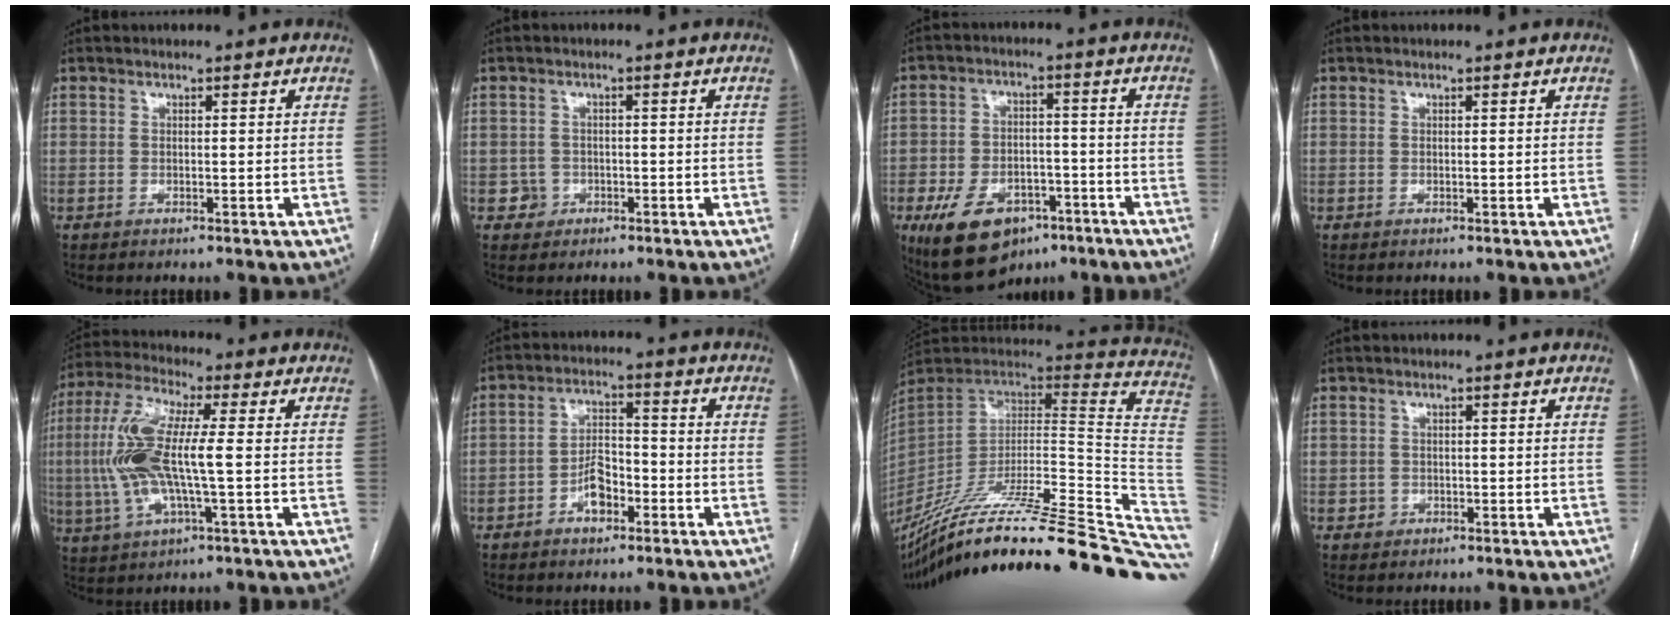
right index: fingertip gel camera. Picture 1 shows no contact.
{"total": 2.1, "force": [-0.9, 1.8, -0.1], "torque": [0.011, 0.011, -0.015]}
{"total": 13.4, "force": [-8.0, 7.5, 7.7], "torque": [-0.138, 0.006, -0.124]}
{"total": 0.0}
{"total": 12.7, "force": [-0.6, 2.3, 12.5], "torque": [-0.281, 0.010, -0.013]}
{"total": 5.6, "force": [-2.8, 2.9, 3.9], "torque": [-0.075, 0.016, -0.050]}
{"total": 44.4, "force": [-34.6, 3.6, 27.6], "torque": [-0.321, -0.062, -0.494]}
{"total": 1.1, "force": [-0.5, 1.0, 0.0], "torque": [0.002, 0.005, -0.007]}